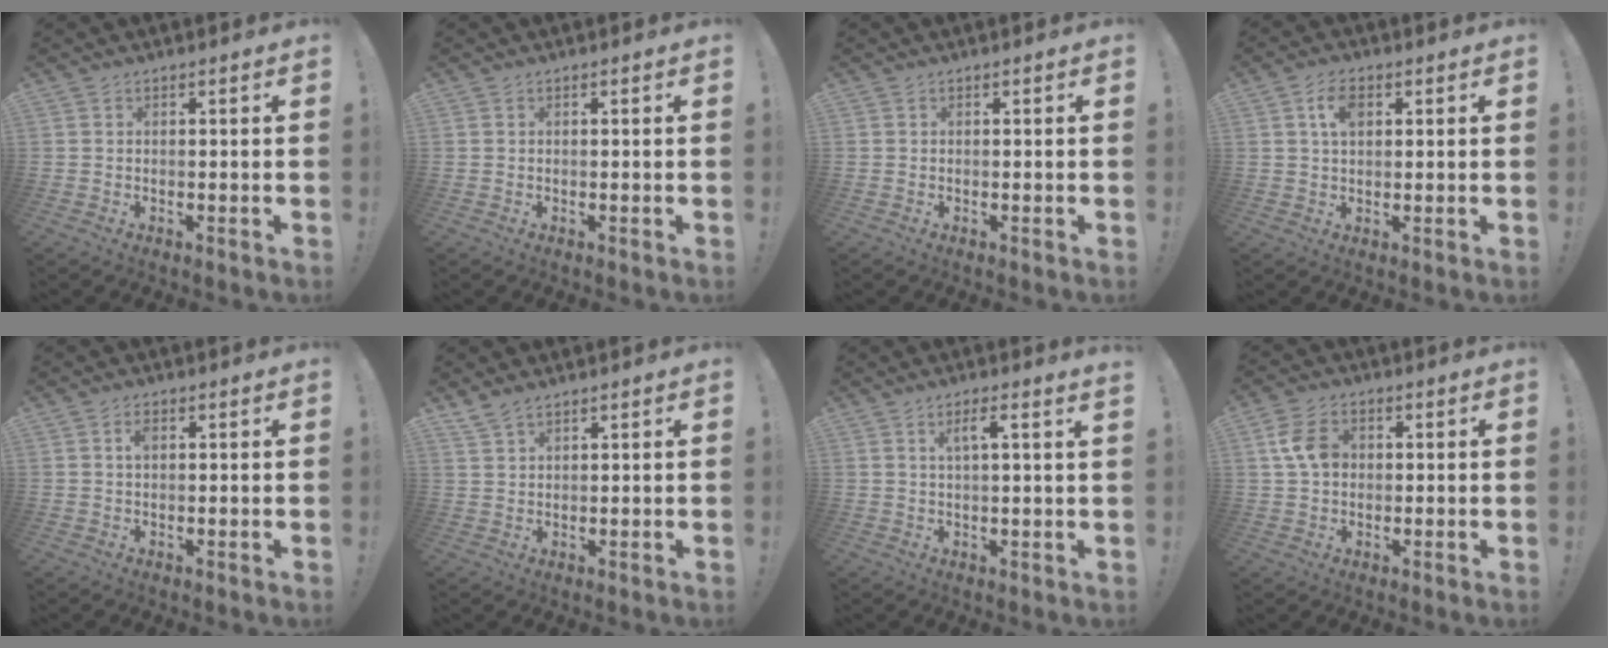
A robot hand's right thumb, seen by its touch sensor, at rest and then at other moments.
{"total": 0.0}
{"total": 0.0}
{"total": 5.9, "force": [2.1, 3.6, 4.3], "torque": [-0.077, 0.006, 0.036]}
{"total": 2.2, "force": [0.6, 1.2, 1.7], "torque": [-0.033, 0.003, 0.009]}
{"total": 4.0, "force": [3.3, 1.4, 1.7], "torque": [-0.029, -0.019, 0.064]}
{"total": 4.1, "force": [1.8, -0.1, 3.7], "torque": [-0.059, -0.006, 0.024]}
{"total": 8.4, "force": [1.3, 6.2, 5.5], "torque": [-0.096, 0.009, 0.024]}